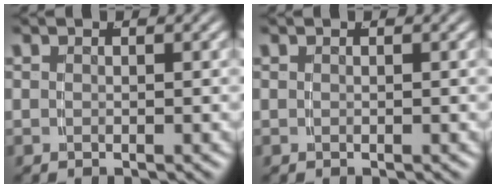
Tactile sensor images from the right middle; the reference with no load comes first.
{"total": 0.0}